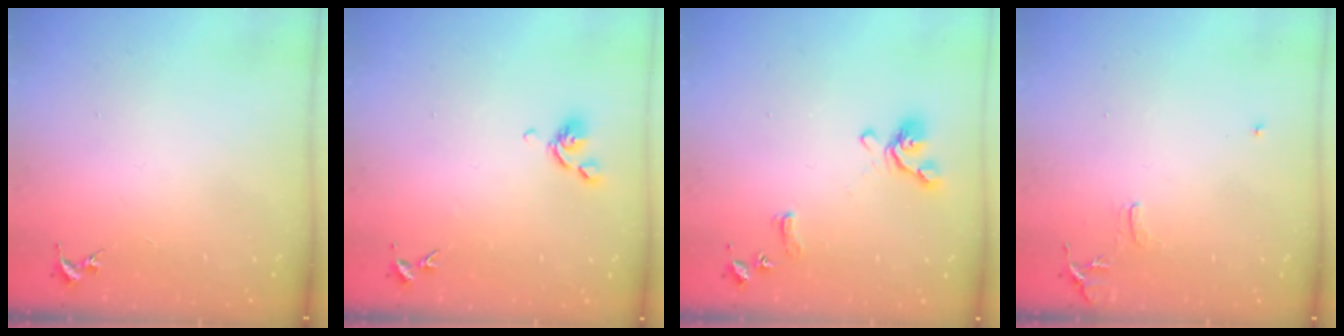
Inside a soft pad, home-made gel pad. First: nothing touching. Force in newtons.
{"total": 6.7, "press": 6.6, "slide": 1.5}
{"total": 11.3, "press": 11.2, "slide": 1.3}
{"total": 8.1, "press": 8.0, "slide": 0.7}